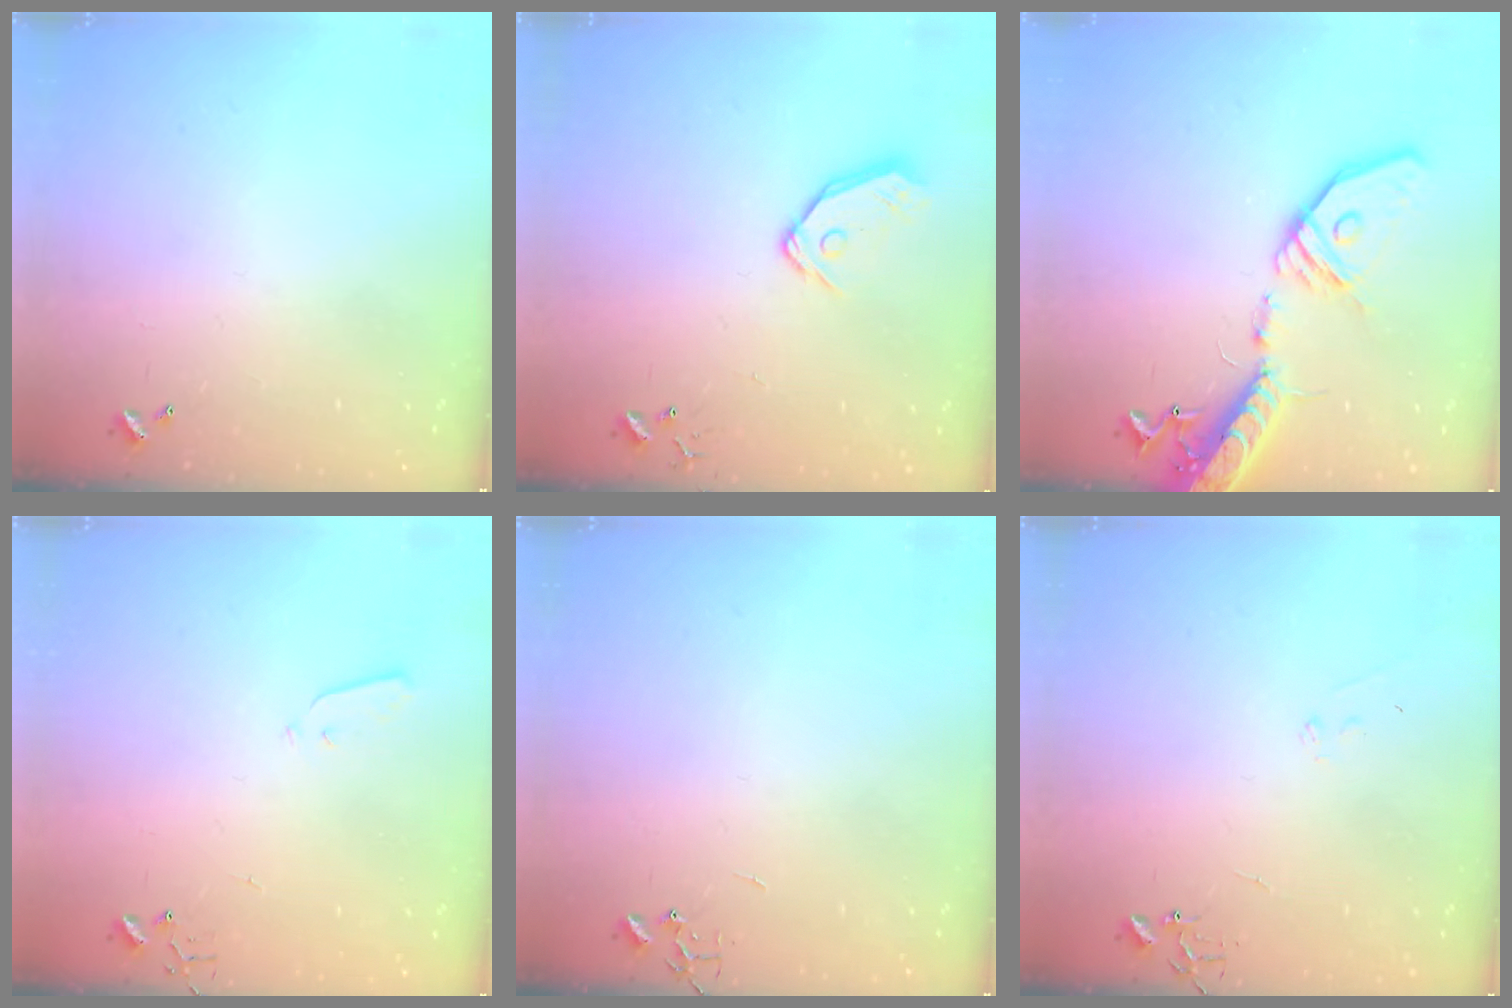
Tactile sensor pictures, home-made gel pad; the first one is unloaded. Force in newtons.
{"total": 10.3, "press": 10.2, "slide": 1.4}
{"total": 19.7, "press": 19.4, "slide": 3.9}
{"total": 2.8, "press": 2.7, "slide": 0.4}
{"total": 0.0}
{"total": 7.1, "press": 7.1, "slide": 0.7}